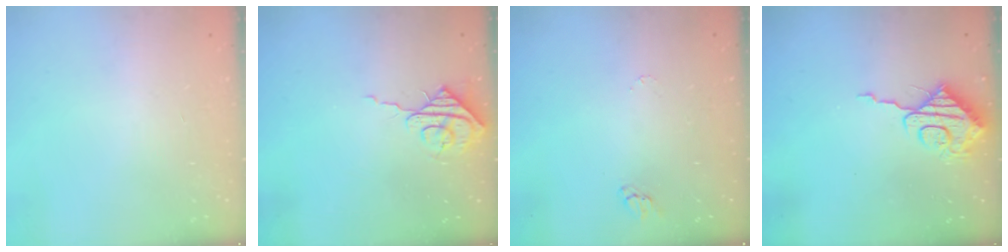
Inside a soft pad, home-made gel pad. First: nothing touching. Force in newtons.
{"total": 7.4, "press": 7.4, "slide": 0.7}
{"total": 2.9, "press": 2.9, "slide": 0.2}
{"total": 9.0, "press": 9.0, "slide": 0.4}